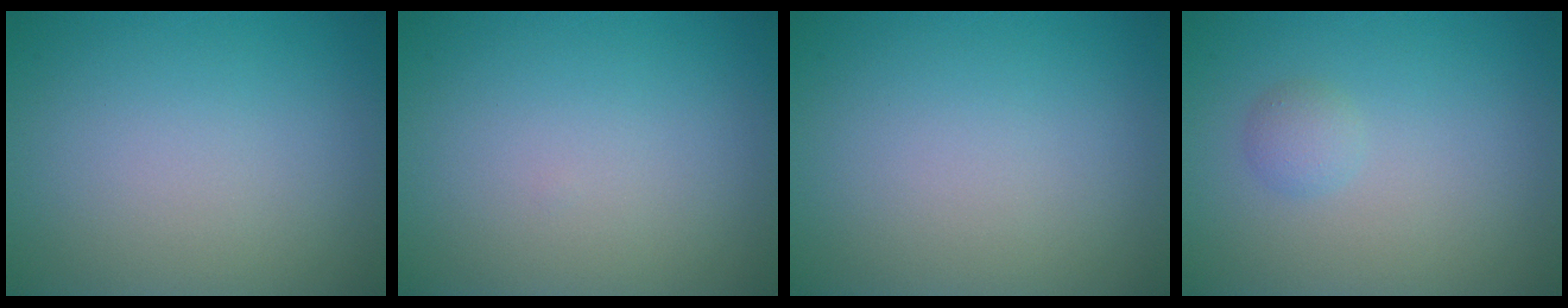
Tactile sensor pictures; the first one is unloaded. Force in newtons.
{"total": 0.0}
{"total": 0.0}
{"total": 1.1, "press": 1.1, "slide": 0.0}